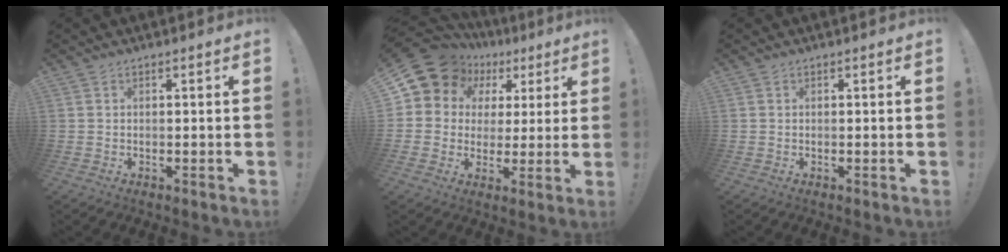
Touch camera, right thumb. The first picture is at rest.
{"total": 13.8, "force": [7.5, 10.5, 5.1], "torque": [-0.091, -0.042, 0.150]}
{"total": 0.0}